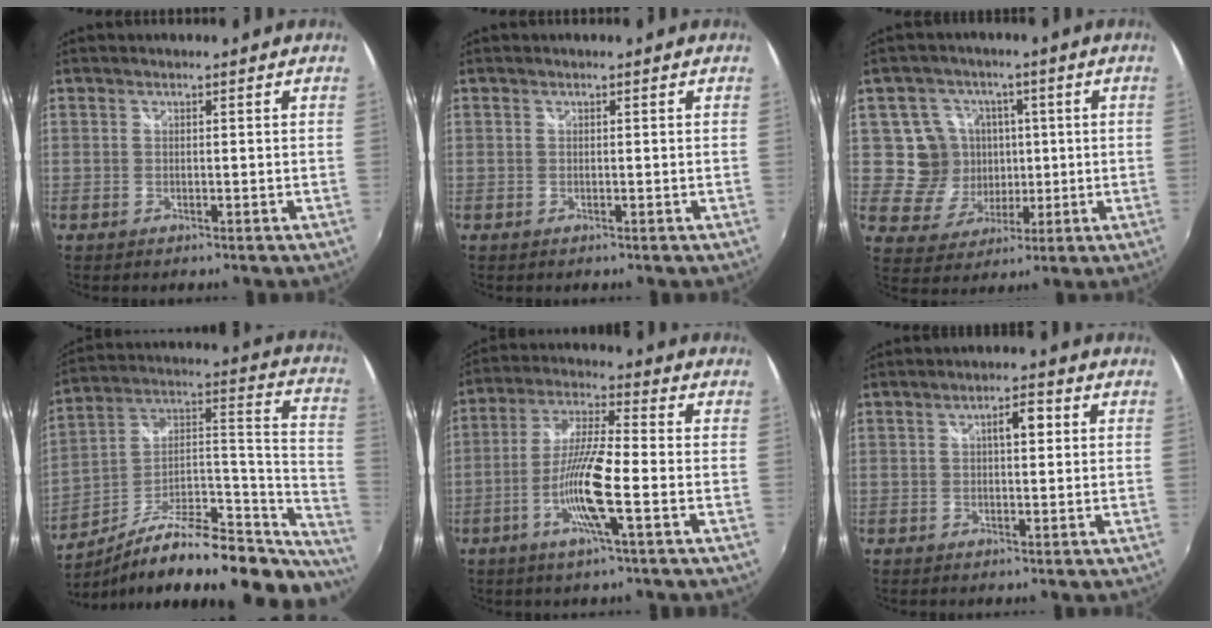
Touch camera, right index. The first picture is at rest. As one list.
[{"total": 0.0}, {"total": 9.6, "force": [1.2, 9.3, 2.4], "torque": [-0.067, 0.003, 0.024]}, {"total": 28.1, "force": [-18.8, 10.1, 18.4], "torque": [-0.245, 0.023, -0.286]}, {"total": 11.1, "force": [-3.8, 0.6, 10.4], "torque": [-0.214, -0.004, -0.077]}, {"total": 3.6, "force": [0.8, 1.2, 3.2], "torque": [-0.050, 0.010, 0.010]}]